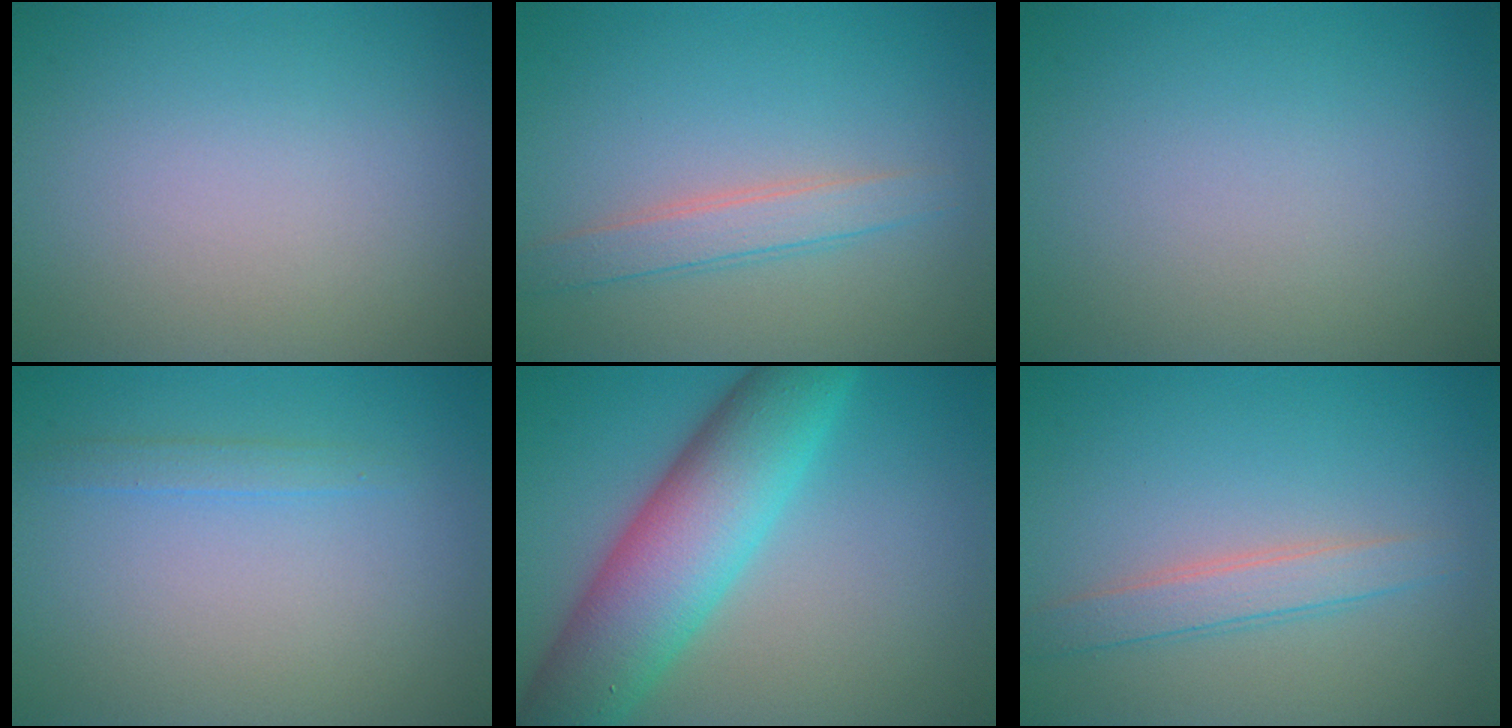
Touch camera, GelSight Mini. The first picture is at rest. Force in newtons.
{"total": 2.4, "press": 2.4, "slide": 0.1}
{"total": 0.0}
{"total": 1.1, "press": 1.1, "slide": 0.0}
{"total": 9.7, "press": 9.7, "slide": 0.2}
{"total": 2.4, "press": 2.4, "slide": 0.1}